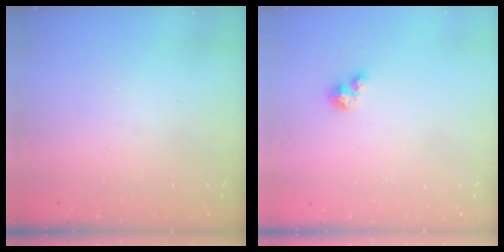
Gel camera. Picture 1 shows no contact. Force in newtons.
{"total": 2.7, "press": 2.7, "slide": 0.3}